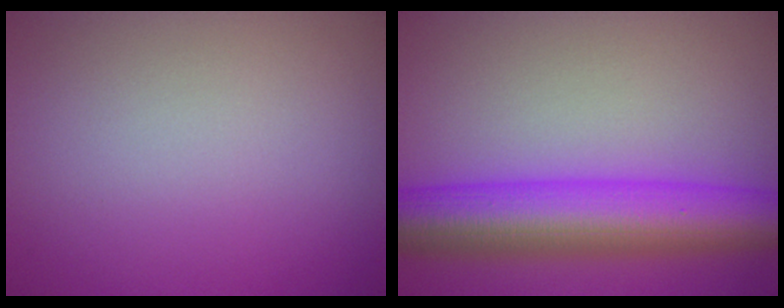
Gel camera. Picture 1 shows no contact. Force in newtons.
{"total": 9.3, "press": 9.3, "slide": 0.1}